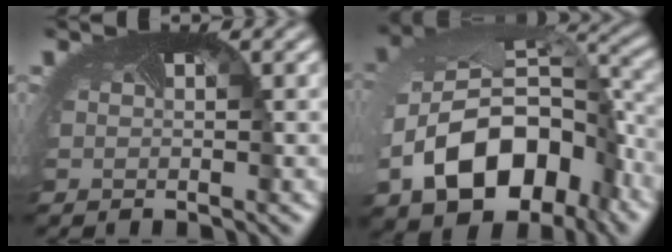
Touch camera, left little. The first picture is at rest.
{"total": 11.9, "force": [-4.7, 7.8, 7.7], "torque": [-0.170, -0.033, -0.070]}